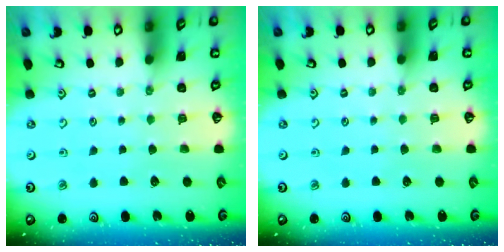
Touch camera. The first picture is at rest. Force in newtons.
{"total": 0.0}